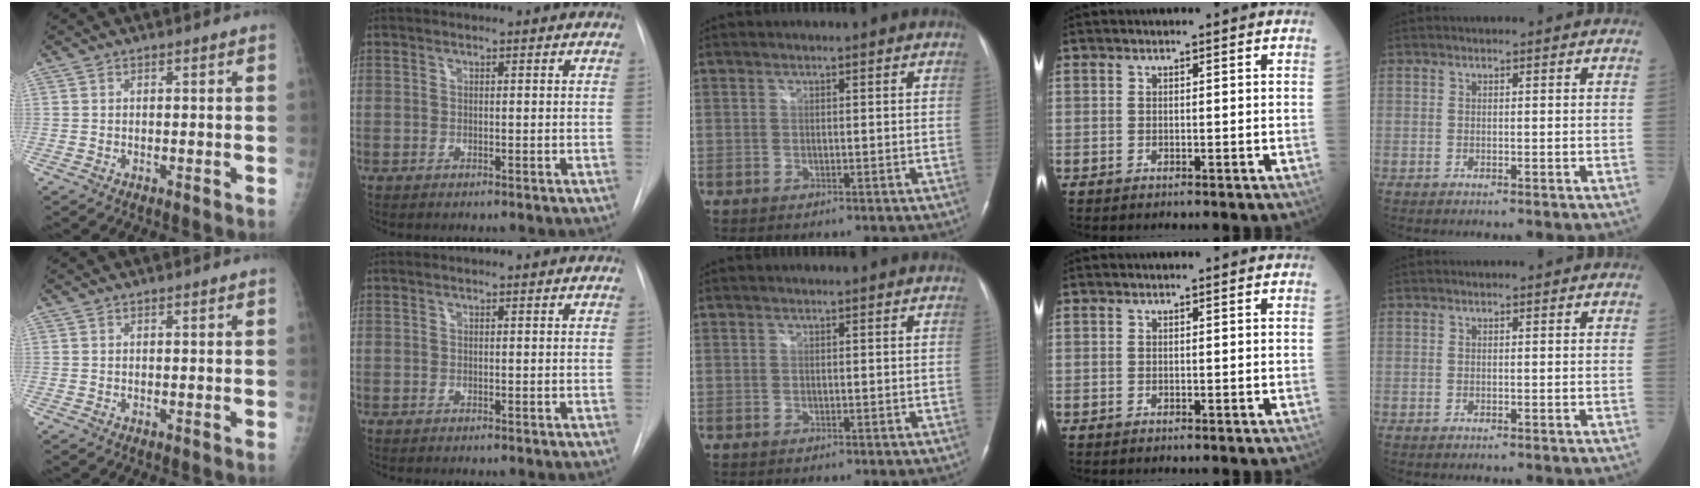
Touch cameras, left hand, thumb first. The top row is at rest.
{}